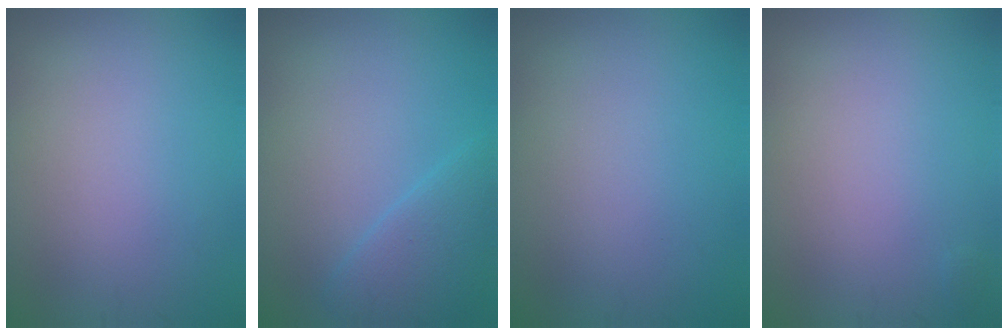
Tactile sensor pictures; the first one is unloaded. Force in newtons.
{"total": 2.8, "press": 2.8, "slide": 0.1}
{"total": 0.0}
{"total": 0.0}